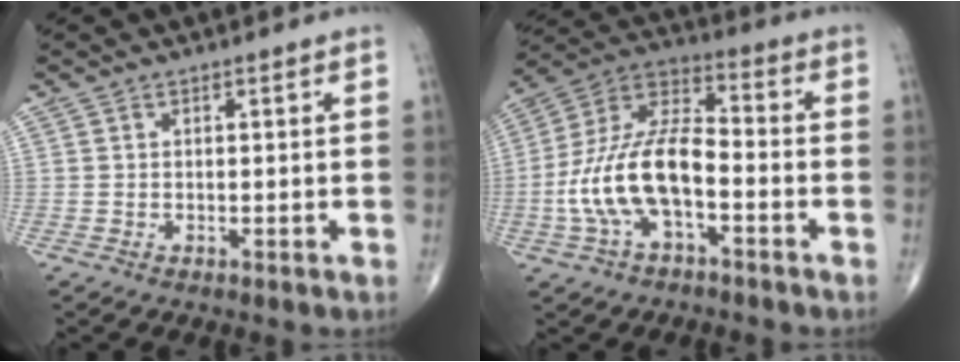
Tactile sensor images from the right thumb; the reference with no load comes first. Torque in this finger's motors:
{"motor_torque": [0.46, 0.37, 1.55, -0.49, 0.18]}